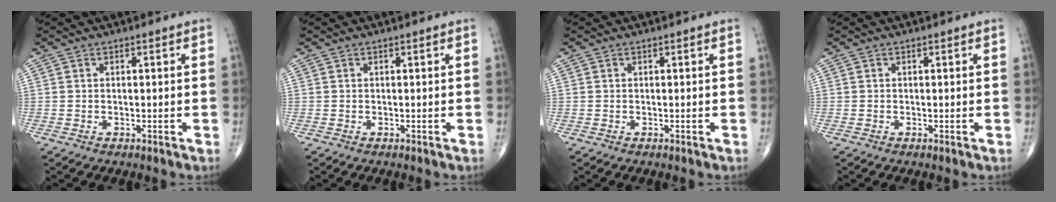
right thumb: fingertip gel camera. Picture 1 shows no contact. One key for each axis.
{"total": 0.0}
{"total": 0.0}
{"total": 0.0}